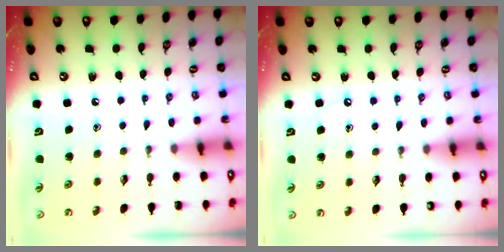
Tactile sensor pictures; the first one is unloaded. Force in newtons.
{"total": 3.0, "press": 3.0, "slide": 0.4}